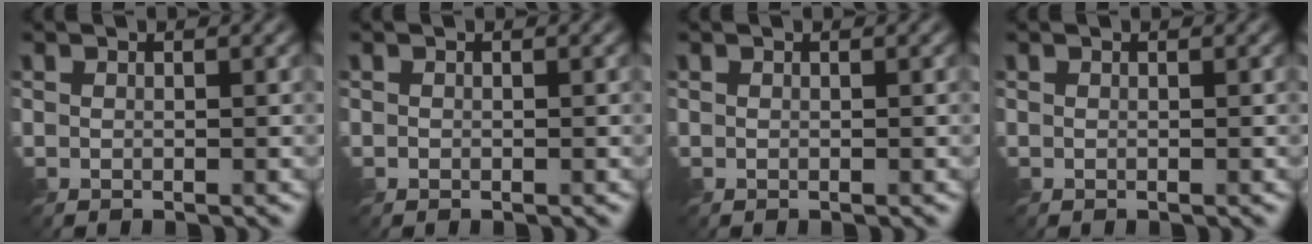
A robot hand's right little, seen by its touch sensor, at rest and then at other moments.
{"total": 0.0}
{"total": 0.0}
{"total": 0.0}